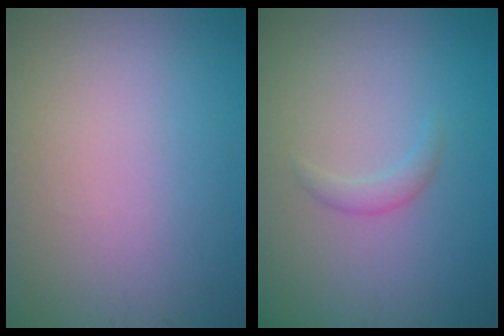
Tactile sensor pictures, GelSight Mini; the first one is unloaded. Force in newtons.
{"total": 1.2, "press": 1.2, "slide": 0.1}